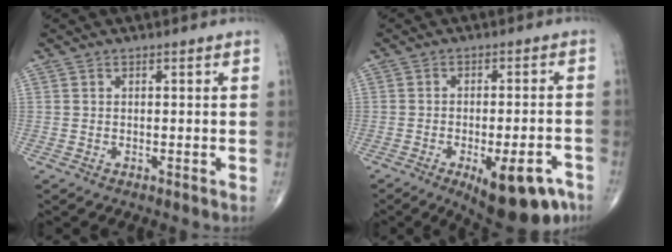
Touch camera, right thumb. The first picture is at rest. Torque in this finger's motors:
{"motor_torque": [1.76, 1.06, 0.90, -0.79, 0.28]}